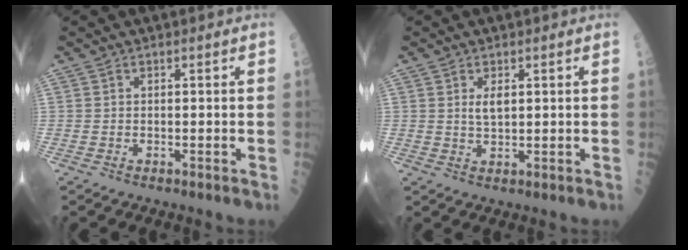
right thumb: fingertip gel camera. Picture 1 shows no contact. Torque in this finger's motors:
{"motor_torque": [0.36, 0.19, 0.21, -0.06, 0.00]}